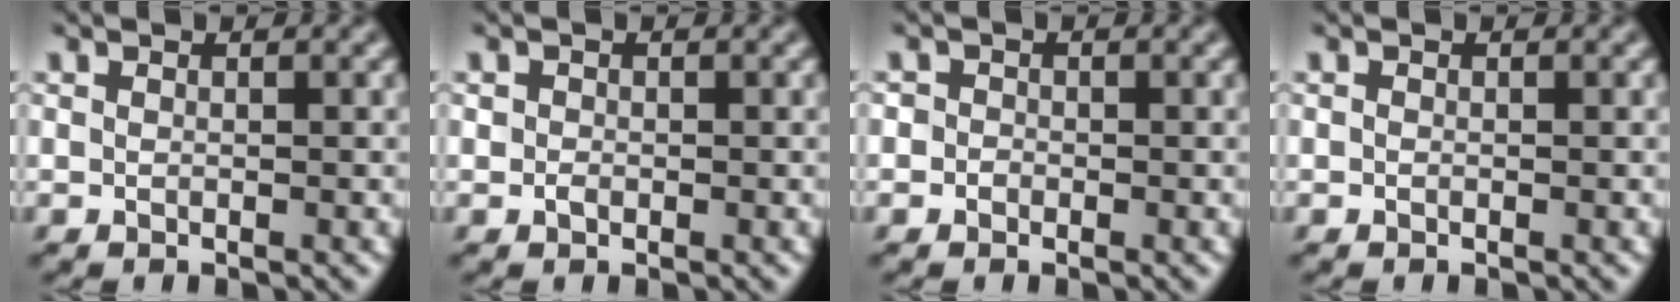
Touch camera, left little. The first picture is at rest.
{"total": 0.6, "force": [-0.2, 0.6, 0.2], "torque": [-0.003, 0.000, -0.008]}
{"total": 1.7, "force": [0.2, 1.6, 0.7], "torque": [0.009, 0.011, -0.021]}
{"total": 0.0}